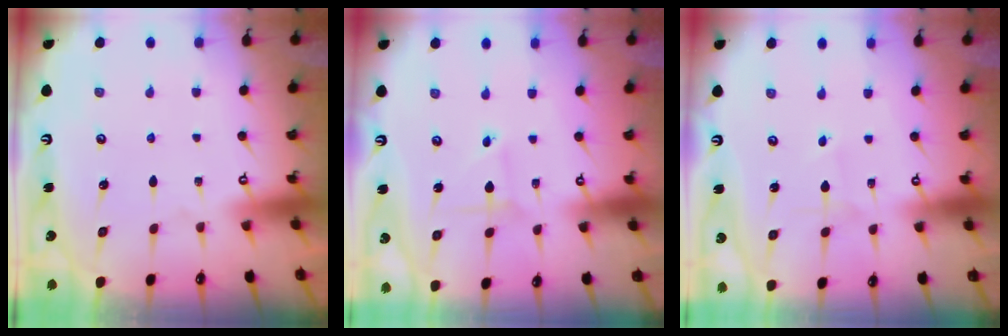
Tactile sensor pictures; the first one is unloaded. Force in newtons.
{"total": 1.0, "press": 1.0, "slide": 0.1}
{"total": 0.8, "press": 0.8, "slide": 0.0}